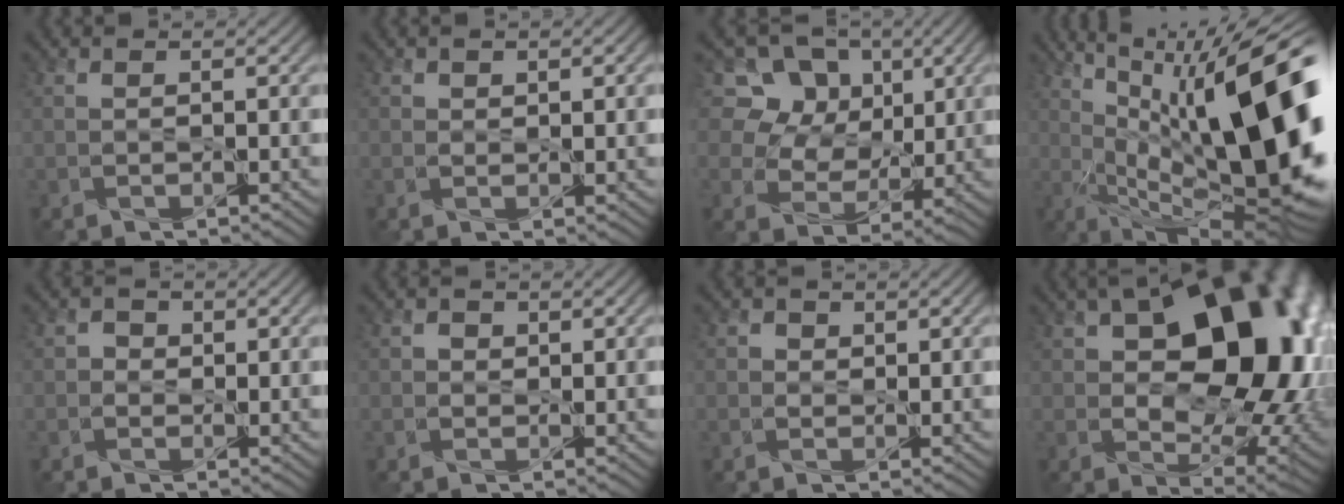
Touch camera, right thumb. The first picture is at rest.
{"total": 1.0, "force": [0.5, 0.7, 0.4], "torque": [-0.010, -0.002, 0.009]}
{"total": 12.4, "force": [5.3, 9.3, 6.3], "torque": [-0.173, 0.038, 0.113]}
{"total": 20.8, "force": [3.3, 7.1, 19.2], "torque": [-0.282, 0.023, 0.055]}
{"total": 1.5, "force": [-0.3, 1.4, 0.4], "torque": [-0.004, 0.001, -0.010]}
{"total": 1.3, "force": [-0.1, 1.2, 0.4], "torque": [-0.005, 0.000, -0.005]}
{"total": 1.4, "force": [0.0, 1.3, 0.5], "torque": [-0.007, -0.001, -0.004]}
{"total": 19.8, "force": [4.4, 12.0, 15.1], "torque": [-0.200, 0.009, 0.072]}